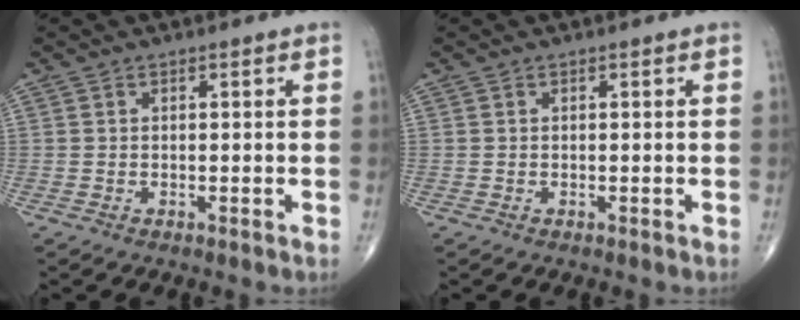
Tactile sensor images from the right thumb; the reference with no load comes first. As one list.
[{"total": 0.0}]